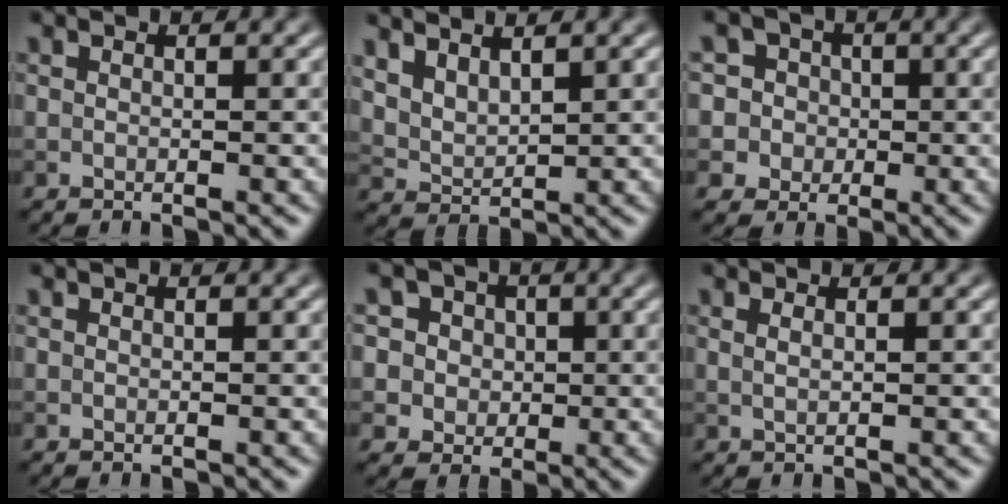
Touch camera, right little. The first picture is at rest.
{"total": 3.0, "force": [2.3, 1.2, 1.6], "torque": [-0.029, 0.006, 0.042]}
{"total": 6.4, "force": [1.5, 6.0, 1.6], "torque": [-0.024, 0.038, 0.000]}
{"total": 0.0}
{"total": 7.1, "force": [2.6, 6.1, 2.4], "torque": [-0.045, 0.025, 0.022]}
{"total": 1.1, "force": [0.5, 0.4, 0.8], "torque": [-0.010, -0.003, 0.002]}